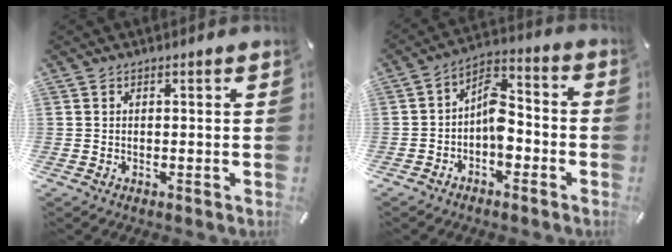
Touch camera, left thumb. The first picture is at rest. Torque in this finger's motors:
{"motor_torque": [0.54, 1.98, 0.69, 0.08, 0.10]}